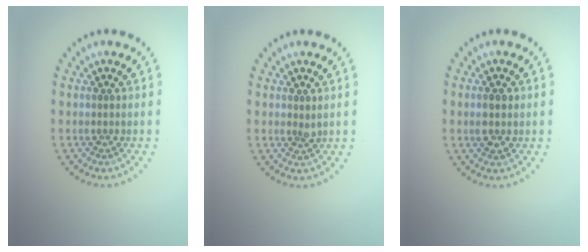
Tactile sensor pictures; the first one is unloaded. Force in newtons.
{"total": 0.6, "press": 0.6, "slide": 0.3}
{"total": 1.5, "press": 1.5, "slide": 0.1}